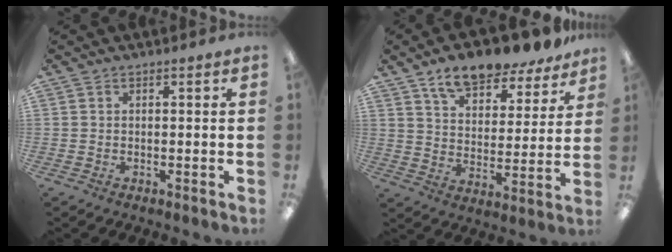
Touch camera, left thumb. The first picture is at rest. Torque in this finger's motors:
{"motor_torque": [0.89, 0.91, 1.39, -1.38, 0.08]}